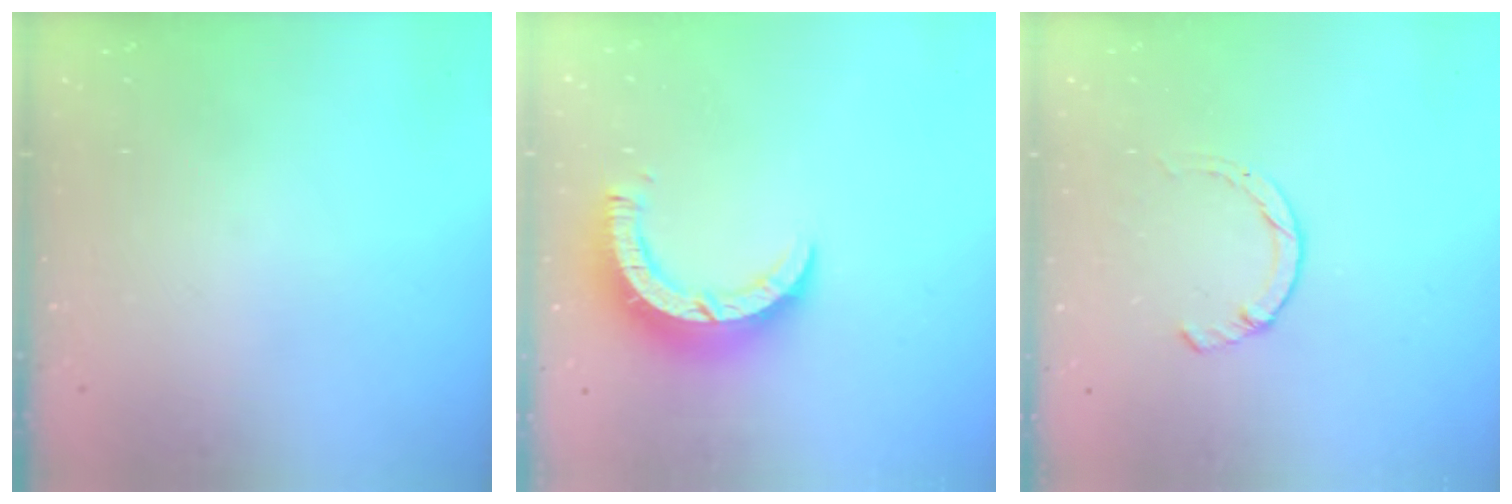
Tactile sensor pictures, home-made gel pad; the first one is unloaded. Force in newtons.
{"total": 9.3, "press": 9.3, "slide": 0.8}
{"total": 2.3, "press": 2.3, "slide": 0.5}